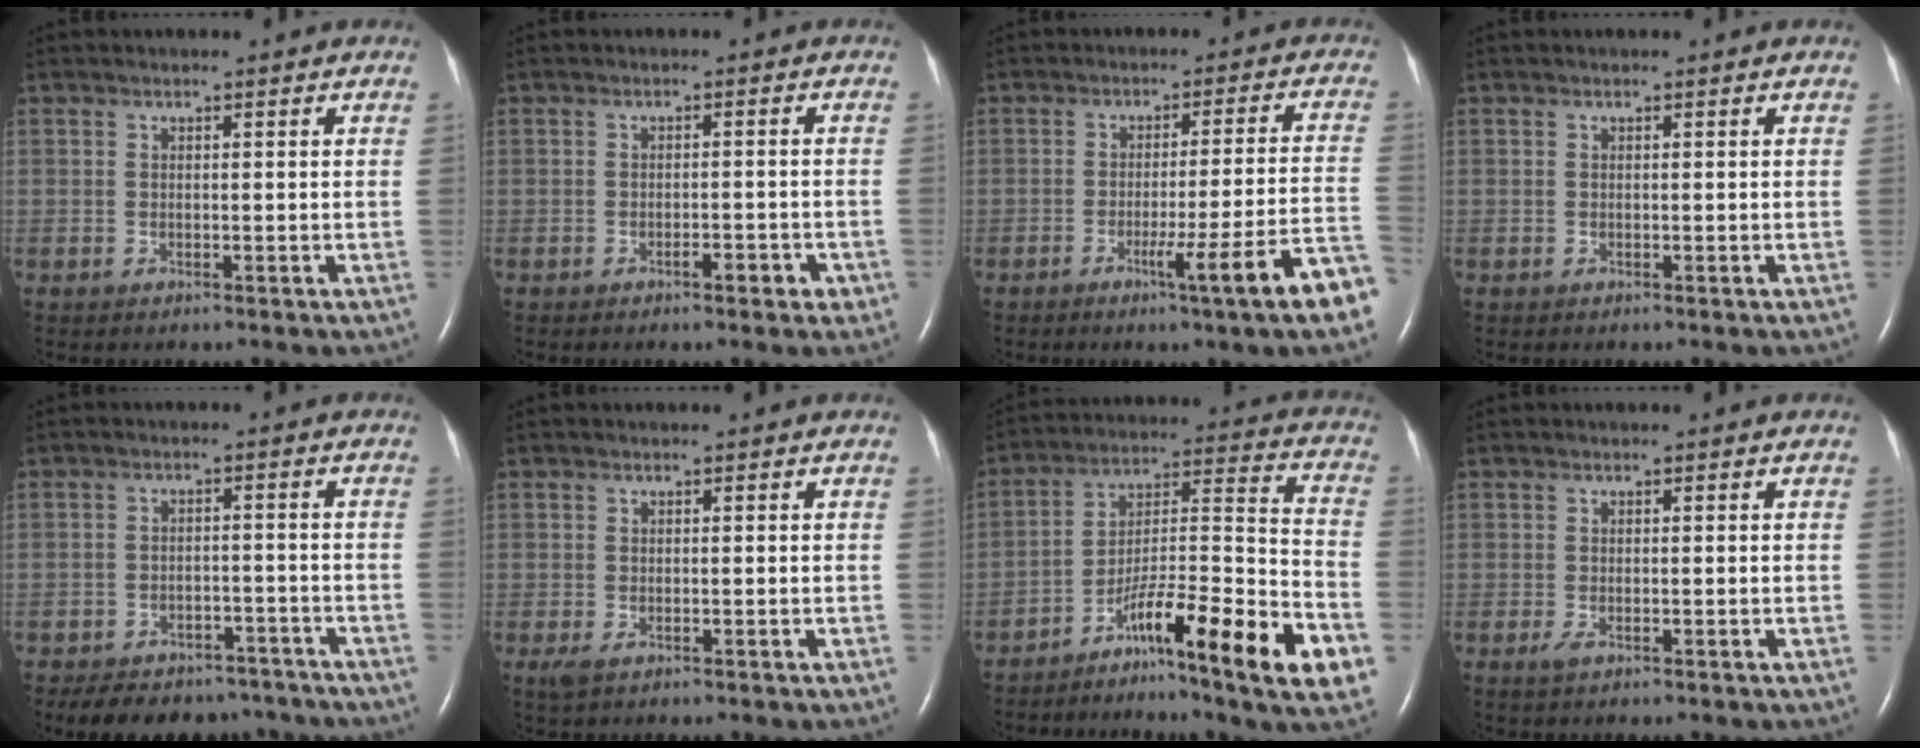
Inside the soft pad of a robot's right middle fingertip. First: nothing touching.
{"total": 1.8, "force": [-1.1, 0.6, 1.3], "torque": [-0.023, 0.001, -0.013]}
{"total": 12.1, "force": [-6.4, -1.9, 10.1], "torque": [-0.119, -0.011, -0.091]}
{"total": 0.0}
{"total": 13.4, "force": [-11.1, 6.3, 4.1], "torque": [-0.071, 0.005, -0.137]}
{"total": 1.3, "force": [-0.5, 0.6, 1.0], "torque": [-0.025, -0.005, -0.005]}
{"total": 19.0, "force": [-10.4, 0.4, 15.9], "torque": [-0.232, -0.004, -0.165]}
{"total": 0.9, "force": [-0.5, 0.3, 0.7], "torque": [-0.018, -0.002, -0.008]}